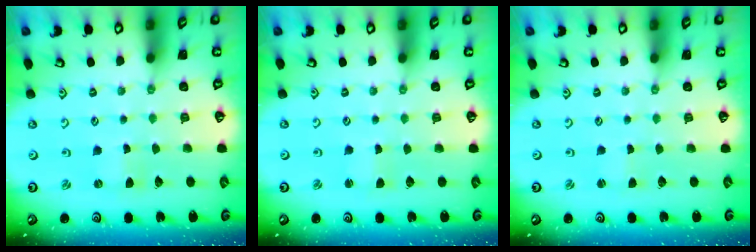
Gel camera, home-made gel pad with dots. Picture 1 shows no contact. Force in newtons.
{"total": 1.3, "press": 1.2, "slide": 0.1}
{"total": 0.0}